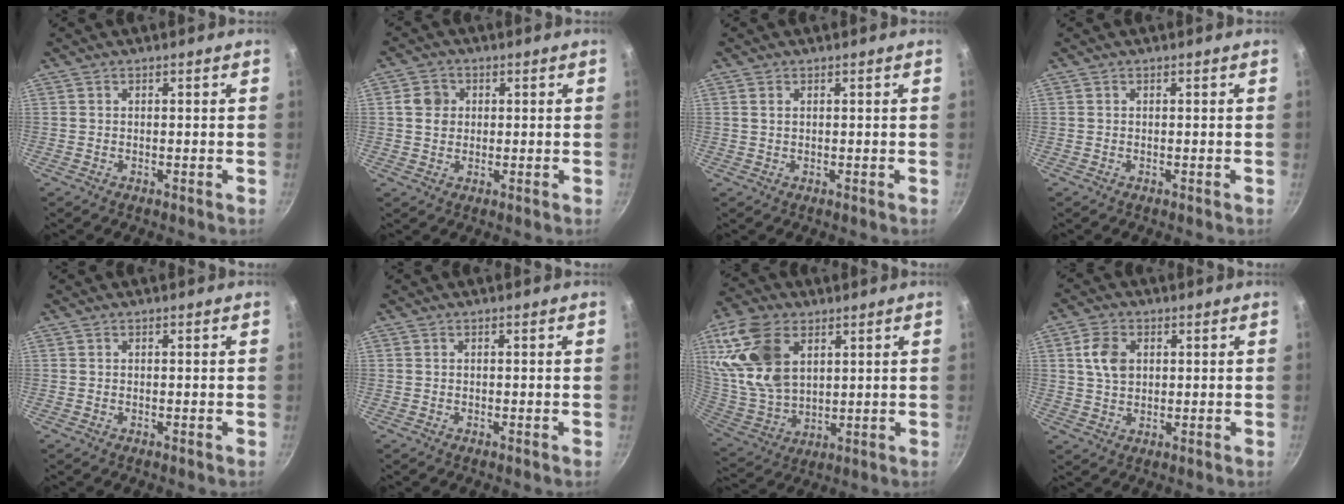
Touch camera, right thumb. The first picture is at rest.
{"total": 4.3, "force": [0.8, 3.8, 1.8], "torque": [-0.014, 0.004, 0.008]}
{"total": 1.1, "force": [0.5, 0.6, 0.7], "torque": [-0.015, 0.002, 0.010]}
{"total": 0.0}
{"total": 0.0}
{"total": 0.0}
{"total": 18.5, "force": [6.9, 11.6, 12.6], "torque": [-0.242, -0.028, 0.143]}
{"total": 6.3, "force": [1.7, 4.5, 4.2], "torque": [-0.065, -0.001, 0.031]}